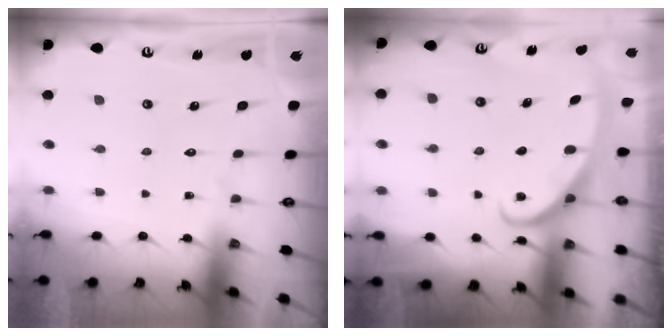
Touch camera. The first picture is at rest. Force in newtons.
{"total": 2.8, "press": 2.8, "slide": 0.4}